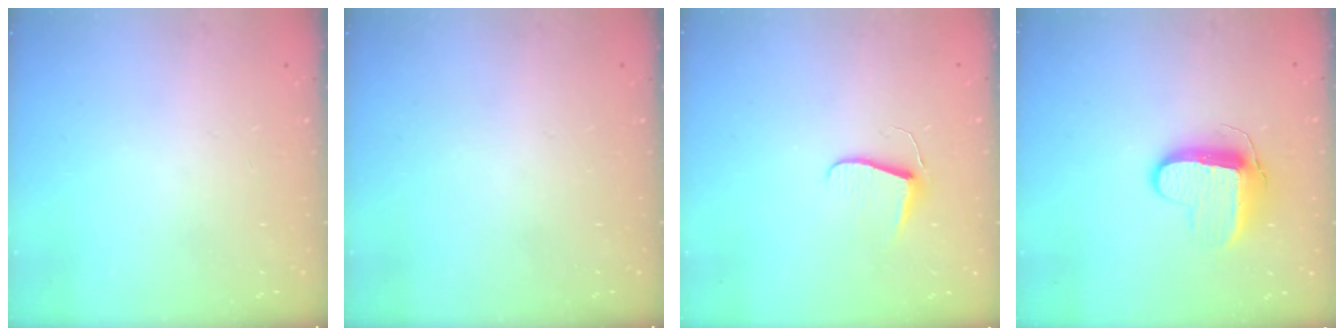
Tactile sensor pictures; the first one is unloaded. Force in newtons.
{"total": 0.0}
{"total": 6.2, "press": 6.1, "slide": 0.6}
{"total": 10.0, "press": 10.0, "slide": 0.2}